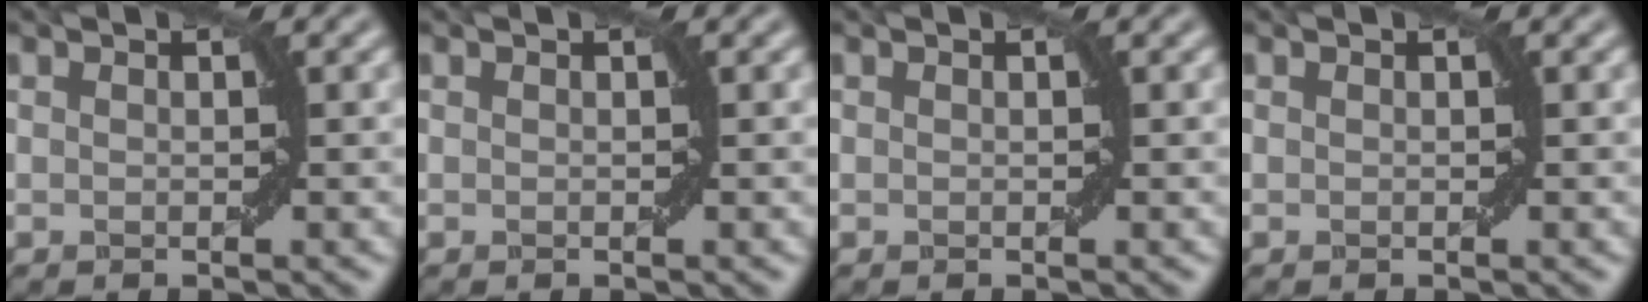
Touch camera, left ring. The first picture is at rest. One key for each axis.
{"total": 0.0}
{"total": 0.0}
{"total": 0.0}